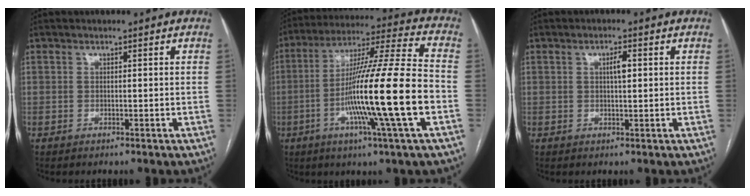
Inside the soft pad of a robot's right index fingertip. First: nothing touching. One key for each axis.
{"total": 20.3, "fx": -5.0, "fy": -1.1, "fz": 19.6, "tx": -0.347, "ty": -0.012, "tz": -0.098}
{"total": 2.2, "fx": 0.5, "fy": 0.5, "fz": 2.1, "tx": -0.036, "ty": 0.003, "tz": 0.008}